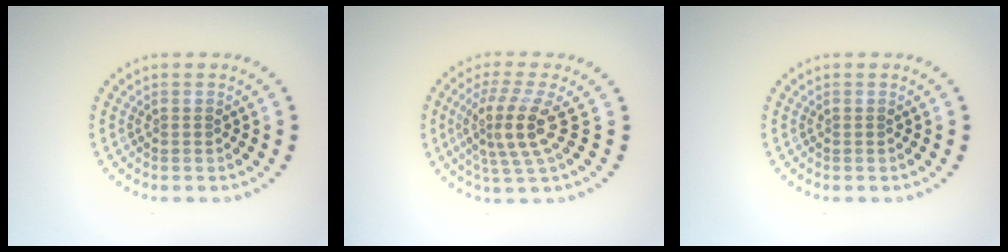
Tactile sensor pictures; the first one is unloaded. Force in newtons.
{"total": 3.9, "press": 3.0, "slide": 2.5}
{"total": 0.0}